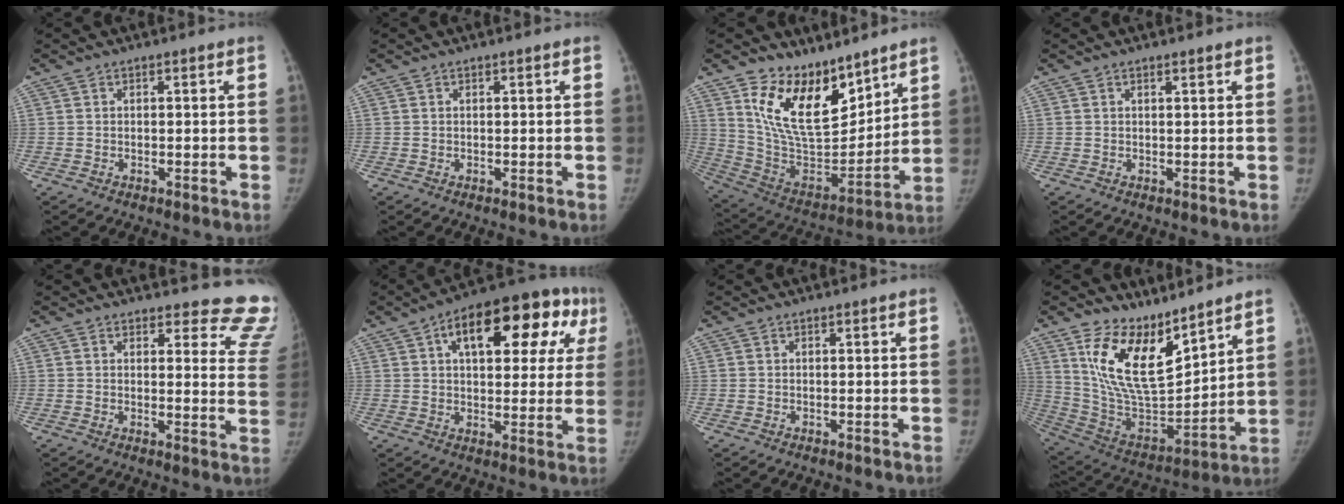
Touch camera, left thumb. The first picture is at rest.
{"total": 0.0}
{"total": 18.5, "force": [12.1, 9.3, 10.4], "torque": [-0.129, -0.084, 0.238]}
{"total": 0.7, "force": [0.6, 0.1, 0.4], "torque": [-0.008, -0.004, 0.011]}
{"total": 14.1, "force": [13.5, 3.9, 1.2], "torque": [0.050, -0.131, 0.108]}
{"total": 21.3, "force": [8.2, 10.2, 16.8], "torque": [-0.197, 0.031, 0.110]}
{"total": 0.0}
{"total": 17.4, "force": [11.7, 7.3, 10.6], "torque": [-0.150, -0.079, 0.240]}